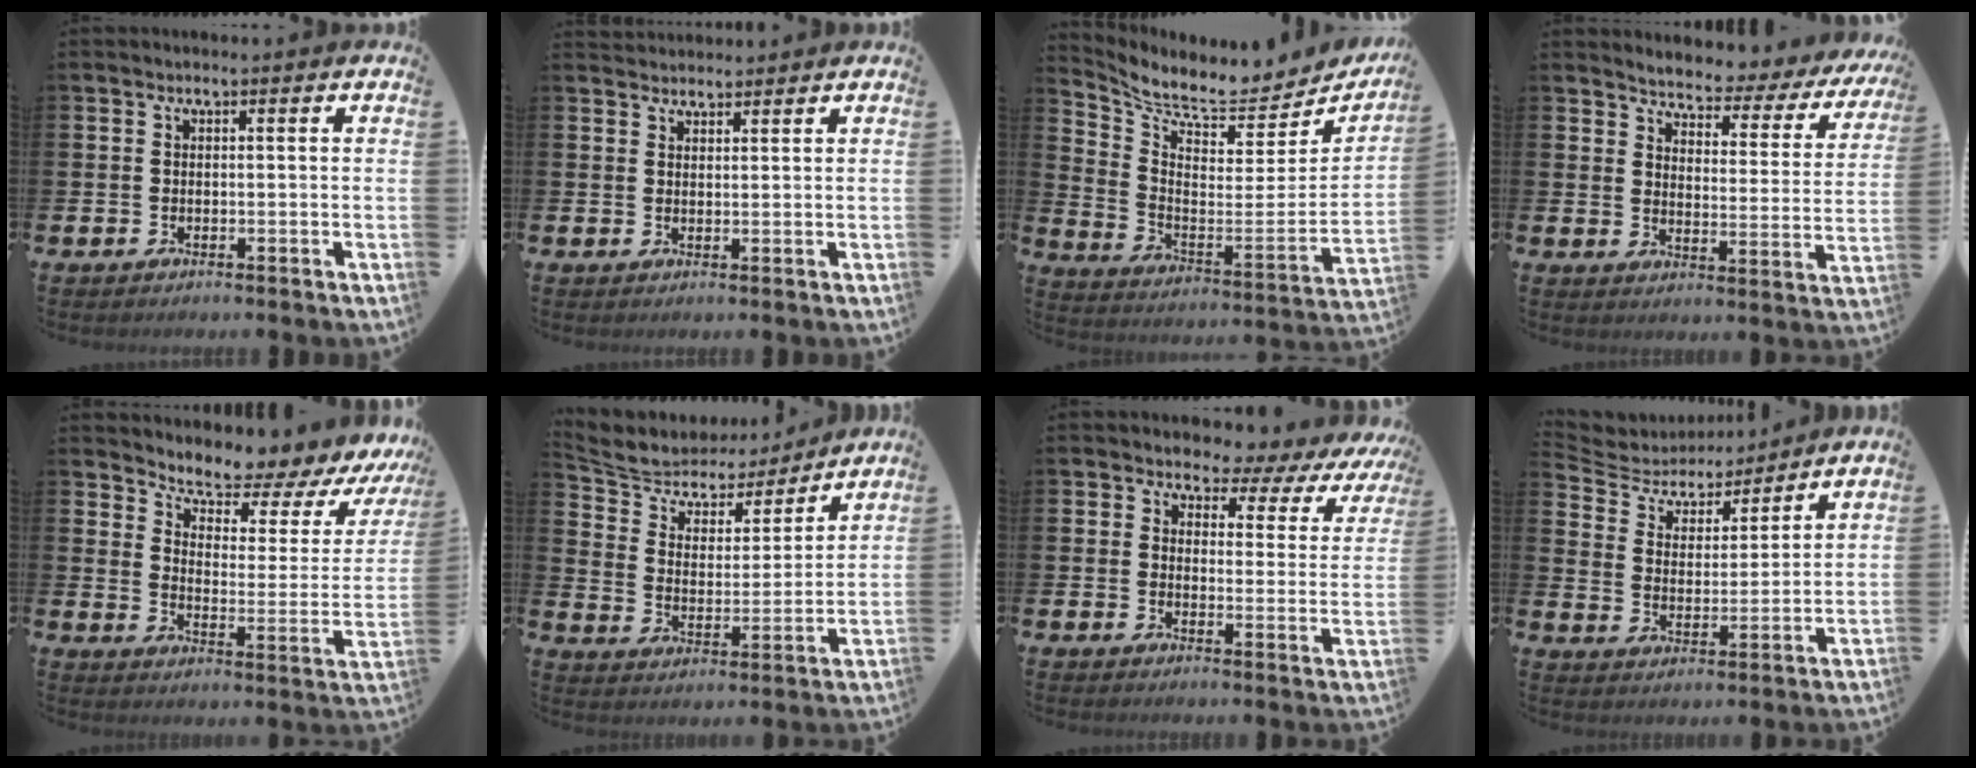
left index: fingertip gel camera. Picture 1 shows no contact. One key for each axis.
{"total": 2.1, "fx": 2.0, "fy": 0.4, "fz": -0.2, "tx": 0.014, "ty": -0.012, "tz": 0.035}
{"total": 6.9, "fx": 6.4, "fy": 1.6, "fz": 2.2, "tx": -0.054, "ty": -0.074, "tz": 0.100}
{"total": 3.7, "fx": 3.5, "fy": 0.8, "fz": 0.9, "tx": -0.038, "ty": -0.036, "tz": 0.050}
{"total": 6.0, "fx": 5.7, "fy": 1.1, "fz": 1.4, "tx": -0.050, "ty": -0.054, "tz": 0.090}
{"total": 6.0, "fx": 5.2, "fy": 2.8, "fz": 0.9, "tx": -0.052, "ty": -0.037, "tz": 0.086}
{"total": 3.1, "fx": 2.7, "fy": 1.6, "fz": 0.3, "tx": -0.009, "ty": -0.040, "tz": 0.033}
{"total": 5.3, "fx": 4.9, "fy": 1.9, "fz": 0.6, "tx": -0.042, "ty": -0.036, "tz": 0.080}